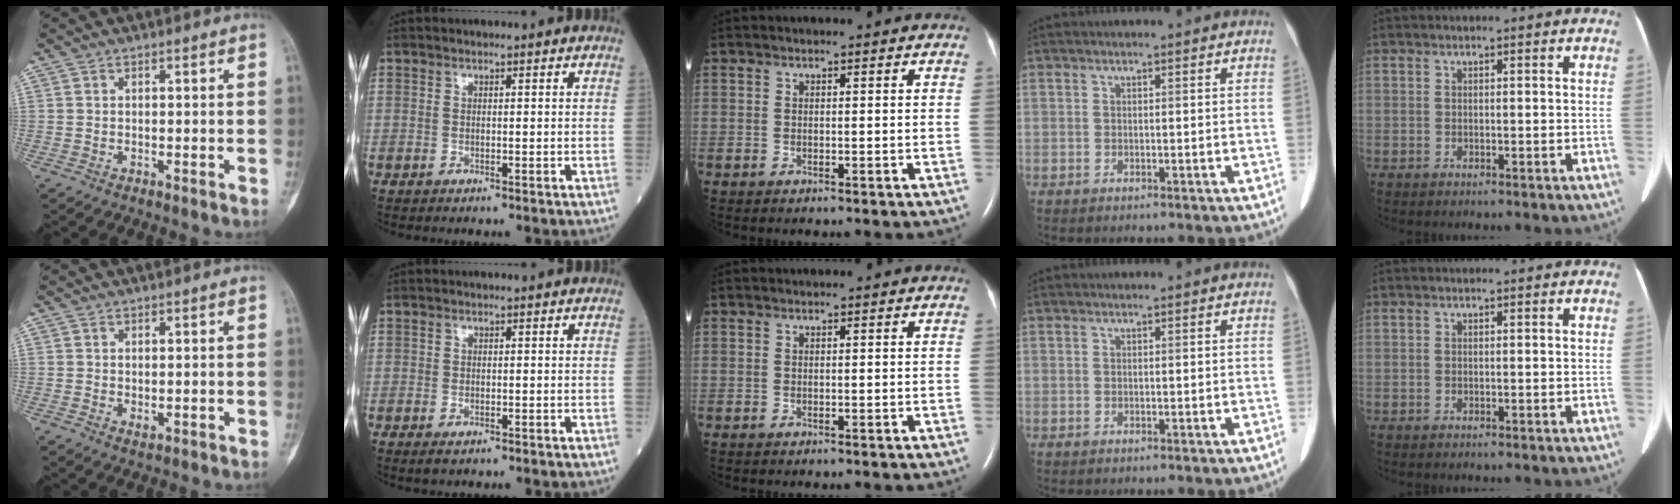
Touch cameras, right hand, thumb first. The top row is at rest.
{"thumb": {"total": 0.8, "force": [0.0, 0.5, 0.6], "torque": [-0.010, -0.003, 0.003]}, "index": {"total": 1.1, "force": [-0.6, 0.5, 0.7], "torque": [-0.017, -0.003, -0.004]}}